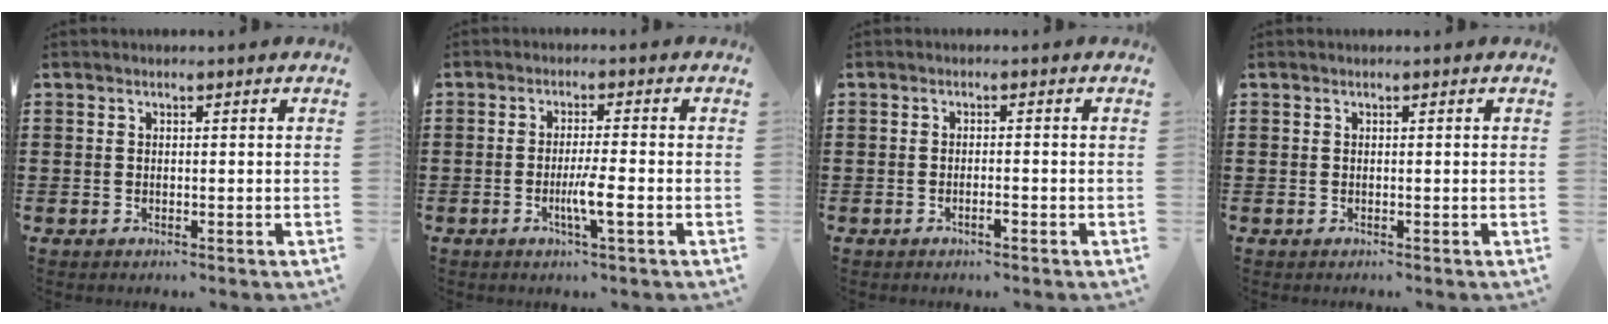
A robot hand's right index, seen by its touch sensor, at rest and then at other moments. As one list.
[{"total": 4.4, "force": [-1.5, 0.0, 4.1], "torque": [-0.076, -0.014, -0.027]}, {"total": 1.3, "force": [-0.8, 0.1, 1.1], "torque": [-0.020, -0.006, -0.012]}, {"total": 0.0}]